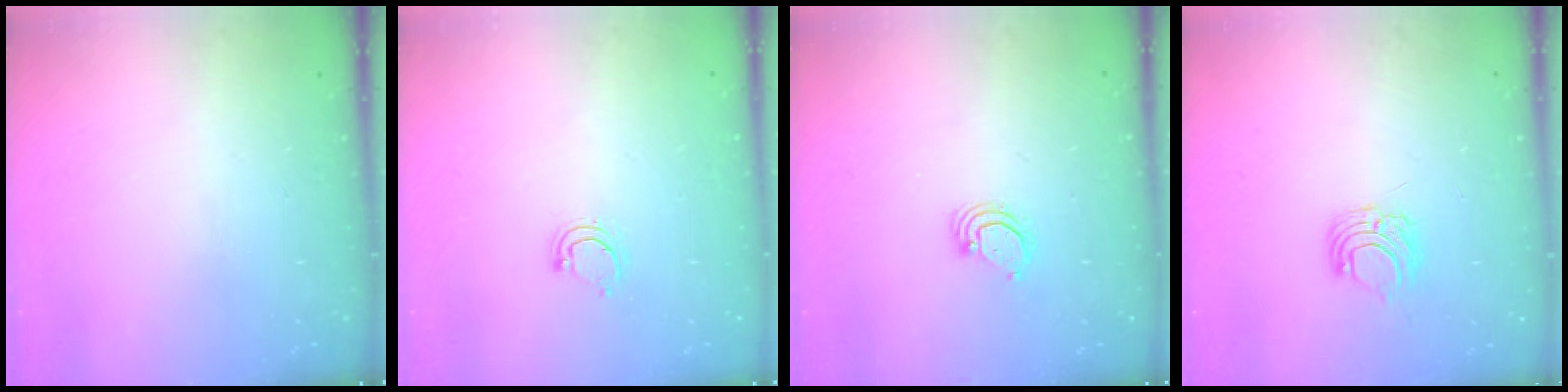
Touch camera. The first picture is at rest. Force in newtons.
{"total": 3.9, "press": 3.9, "slide": 0.4}
{"total": 2.9, "press": 2.9, "slide": 0.3}
{"total": 6.6, "press": 6.6, "slide": 0.5}